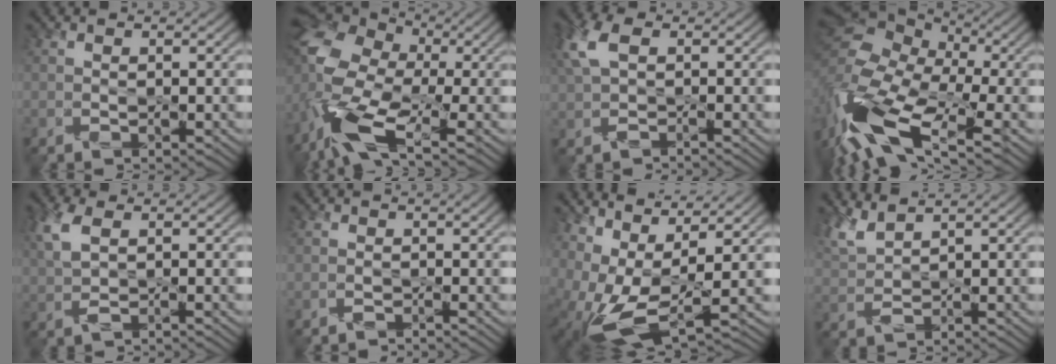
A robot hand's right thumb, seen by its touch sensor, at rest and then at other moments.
{"total": 15.7, "force": [-6.2, 8.7, 11.6], "torque": [-0.287, -0.014, -0.125]}
{"total": 4.6, "force": [1.1, 2.7, 3.6], "torque": [-0.095, 0.017, 0.016]}
{"total": 16.7, "force": [-6.1, 8.9, 12.8], "torque": [-0.300, -0.011, -0.119]}
{"total": 3.7, "force": [1.1, 1.8, 3.0], "torque": [-0.082, 0.012, 0.020]}
{"total": 0.6, "force": [-0.5, -0.2, -0.1], "torque": [0.009, 0.003, -0.014]}
{"total": 9.6, "force": [2.0, 4.9, 8.0], "torque": [-0.170, -0.005, 0.040]}
{"total": 3.7, "force": [3.1, 0.8, 1.7], "torque": [-0.056, 0.010, 0.067]}